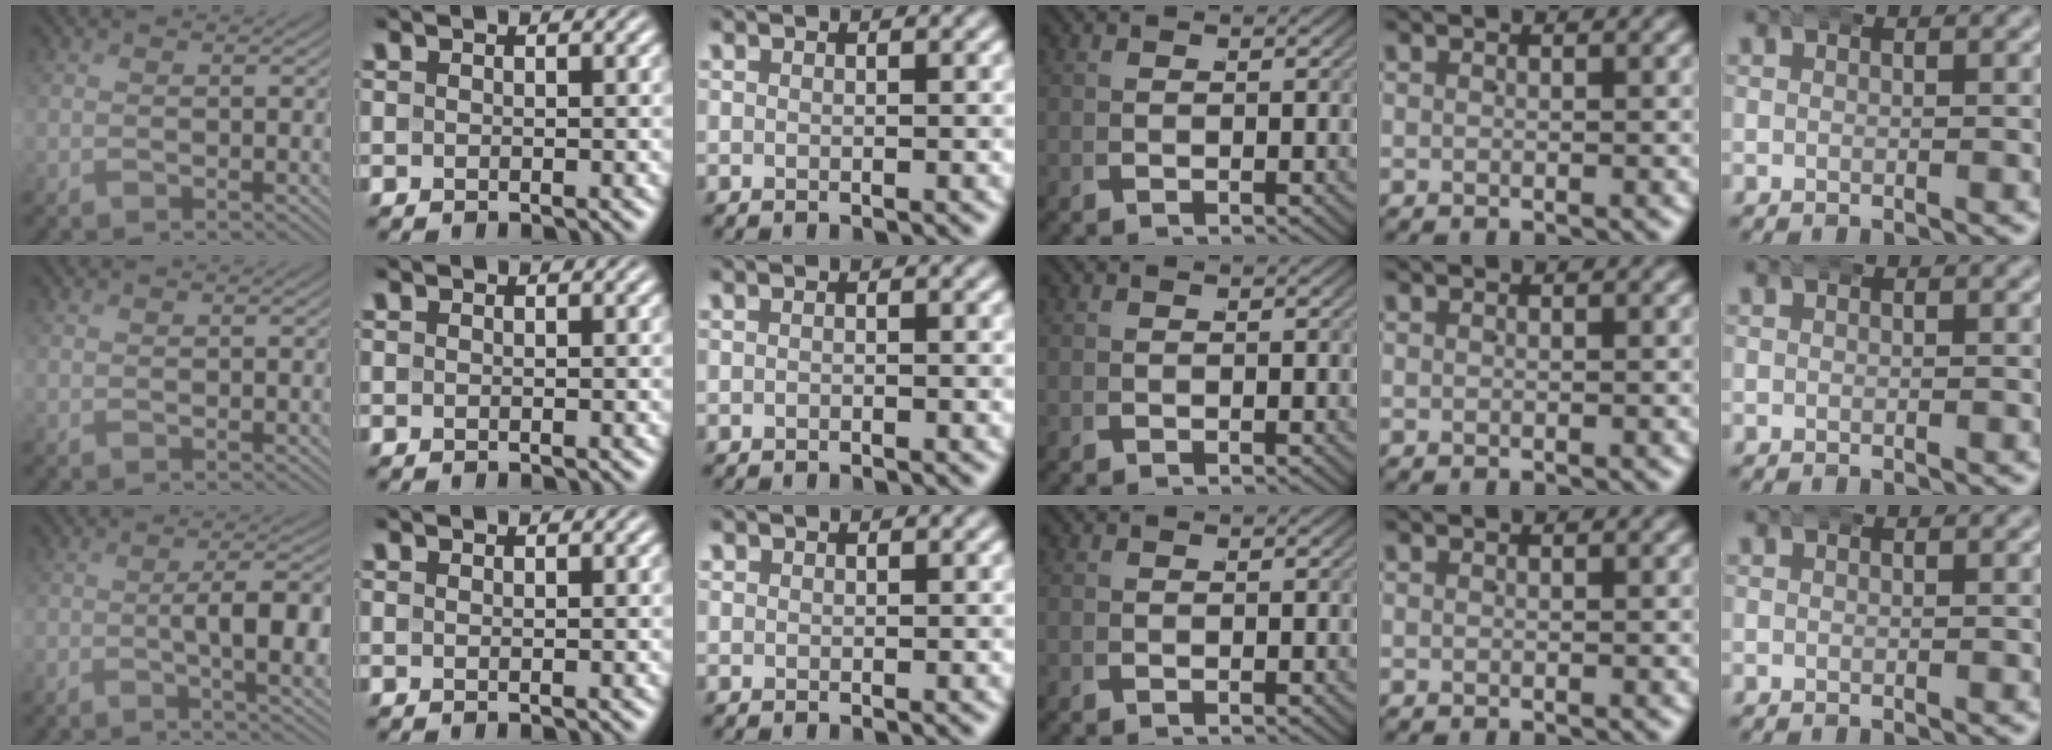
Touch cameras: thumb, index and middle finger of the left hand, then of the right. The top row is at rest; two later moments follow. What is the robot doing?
{"motion": "wrap", "object": "aluminum foil"}